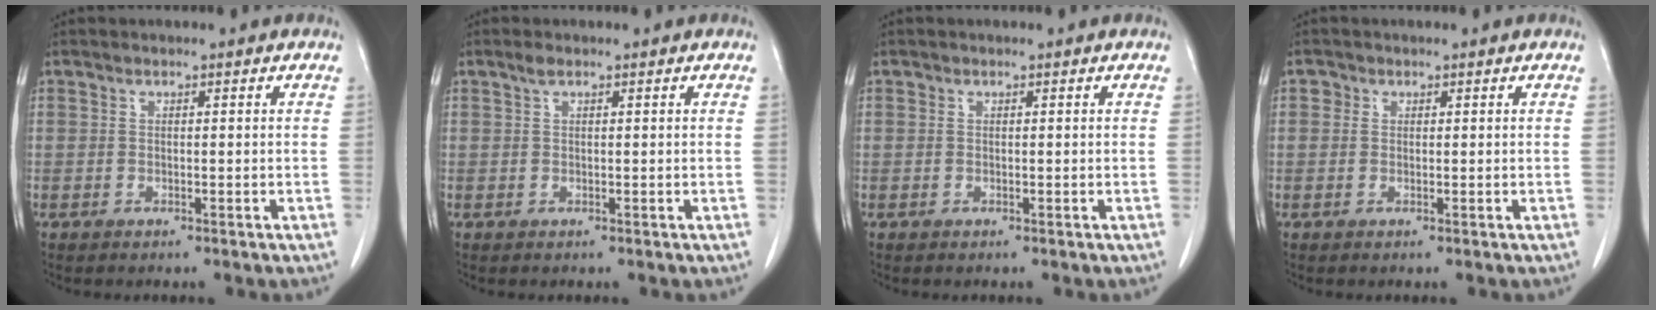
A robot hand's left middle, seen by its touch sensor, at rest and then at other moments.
{"total": 0.9, "force": [0.6, 0.2, 0.6], "torque": [-0.016, 0.006, 0.012]}
{"total": 0.0}
{"total": 0.9, "force": [0.3, 0.9, 0.1], "torque": [0.006, 0.003, 0.002]}